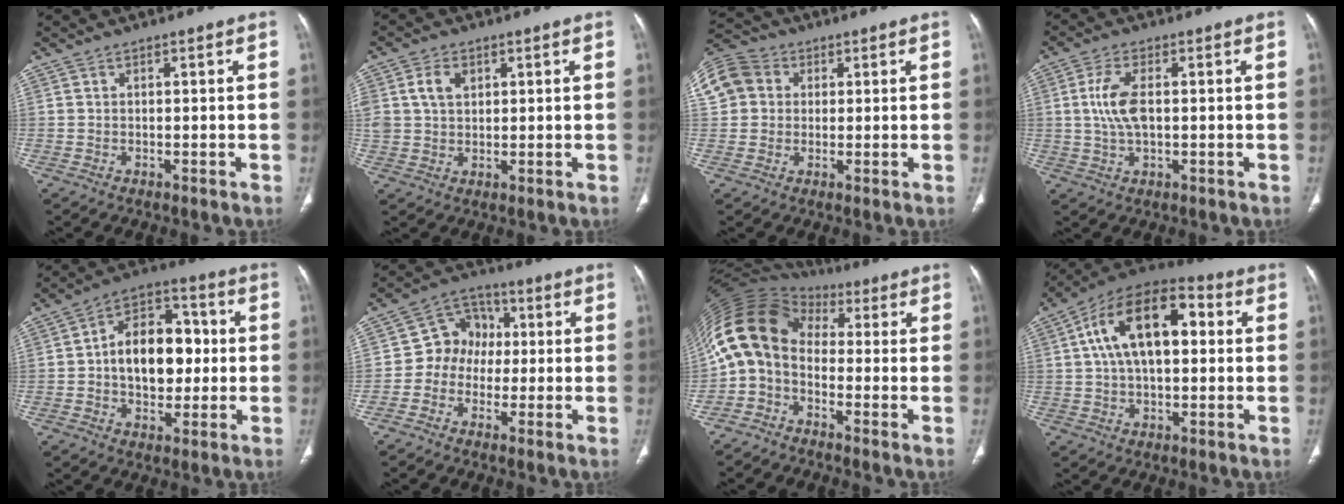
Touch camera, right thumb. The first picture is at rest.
{"total": 5.8, "force": [2.0, 4.2, 3.4], "torque": [-0.055, -0.002, 0.041]}
{"total": 12.1, "force": [2.8, 10.5, 5.2], "torque": [-0.117, 0.032, 0.046]}
{"total": 6.7, "force": [0.6, 3.2, 5.9], "torque": [-0.128, 0.003, 0.008]}
{"total": 15.0, "force": [0.2, 10.0, 11.2], "torque": [-0.133, 0.031, -0.001]}
{"total": 8.6, "force": [-0.4, 7.5, 4.2], "torque": [-0.030, 0.029, -0.022]}
{"total": 13.0, "force": [-0.9, 9.5, 8.8], "torque": [-0.163, 0.059, -0.034]}
{"total": 18.1, "force": [3.5, 9.8, 14.8], "torque": [-0.234, 0.030, 0.047]}